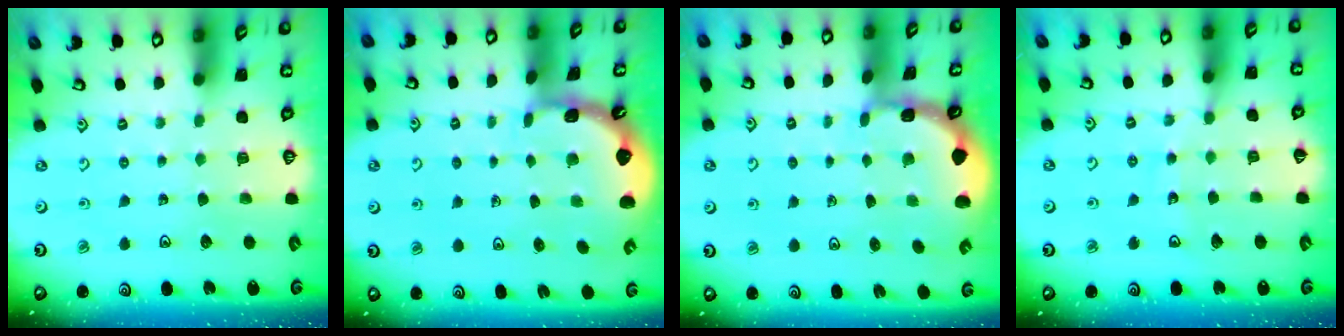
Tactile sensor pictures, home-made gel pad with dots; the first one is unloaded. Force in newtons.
{"total": 1.5, "press": 1.5, "slide": 0.2}
{"total": 1.5, "press": 1.5, "slide": 0.1}
{"total": 8.5, "press": 8.4, "slide": 1.0}